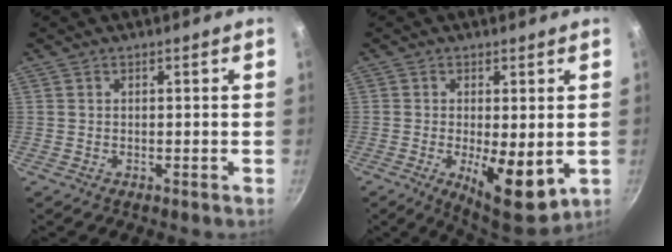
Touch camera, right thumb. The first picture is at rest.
{"total": 10.2, "force": [-1.6, 3.8, 9.4], "torque": [-0.127, -0.013, -0.011]}